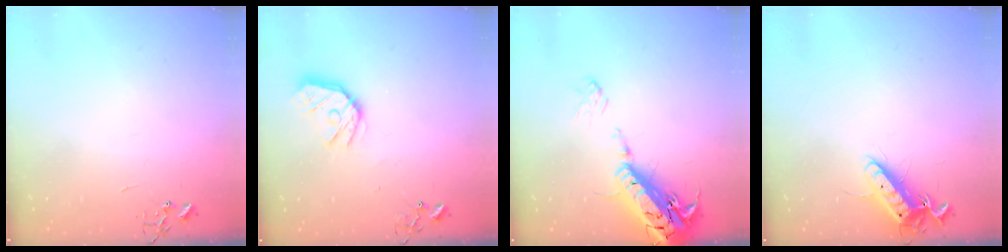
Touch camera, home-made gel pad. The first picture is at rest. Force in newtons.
{"total": 12.6, "press": 12.5, "slide": 1.4}
{"total": 22.4, "press": 22.0, "slide": 4.3}
{"total": 12.2, "press": 12.1, "slide": 1.4}